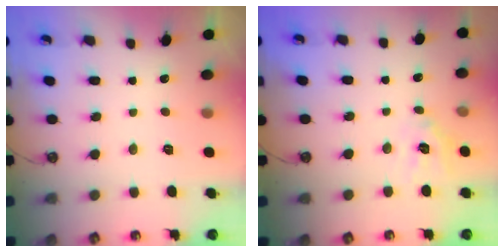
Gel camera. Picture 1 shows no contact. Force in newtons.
{"total": 8.9, "press": 8.9, "slide": 0.9}